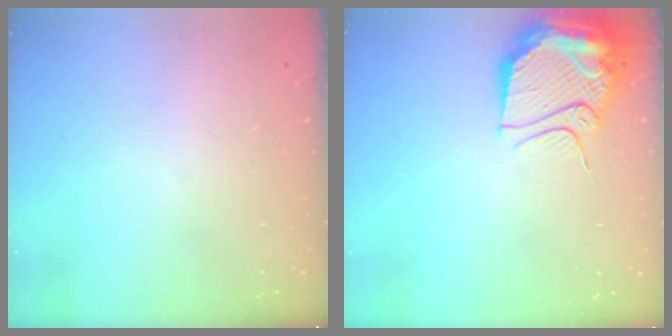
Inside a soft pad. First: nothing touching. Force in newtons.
{"total": 14.2, "press": 14.2, "slide": 1.4}